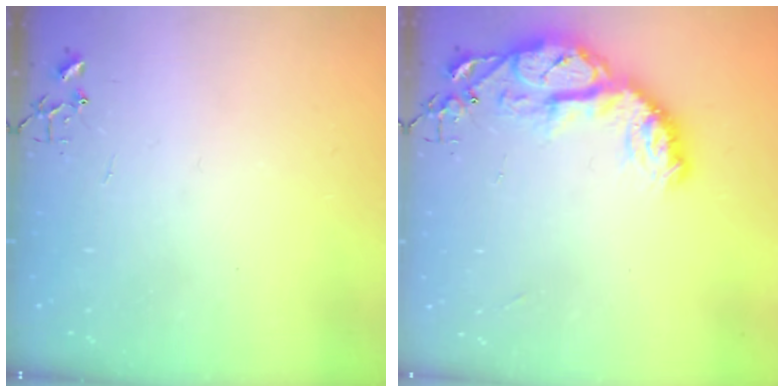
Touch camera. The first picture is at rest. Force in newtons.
{"total": 14.9, "press": 14.8, "slide": 1.5}